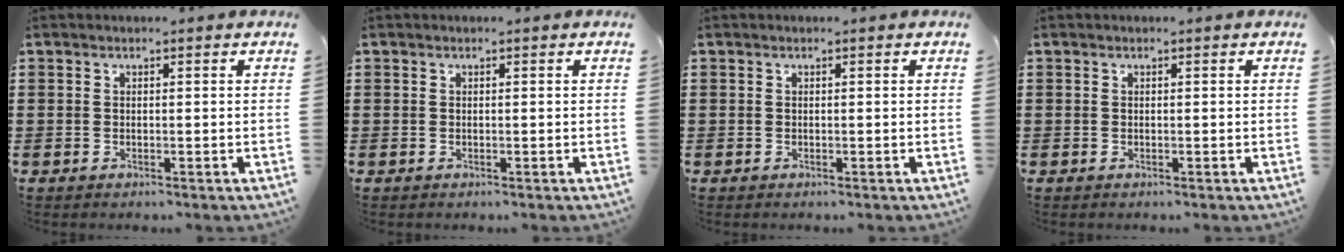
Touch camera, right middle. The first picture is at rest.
{"total": 0.0}
{"total": 0.0}
{"total": 0.0}